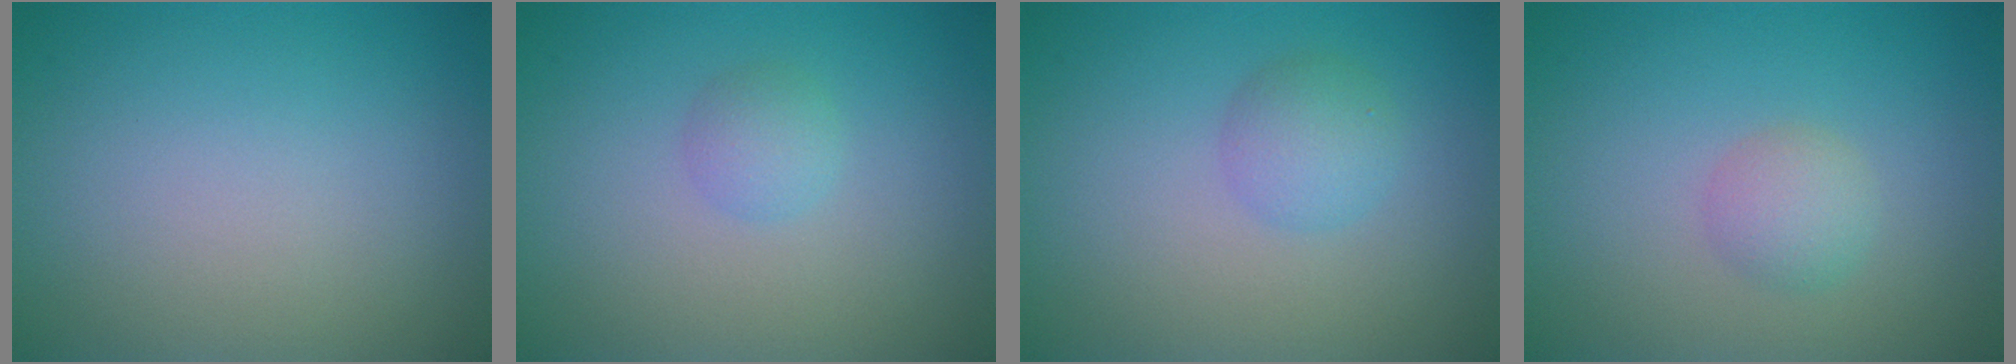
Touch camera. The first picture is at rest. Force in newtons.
{"total": 1.5, "press": 1.5, "slide": 0.0}
{"total": 2.2, "press": 2.2, "slide": 0.1}
{"total": 1.7, "press": 1.7, "slide": 0.1}